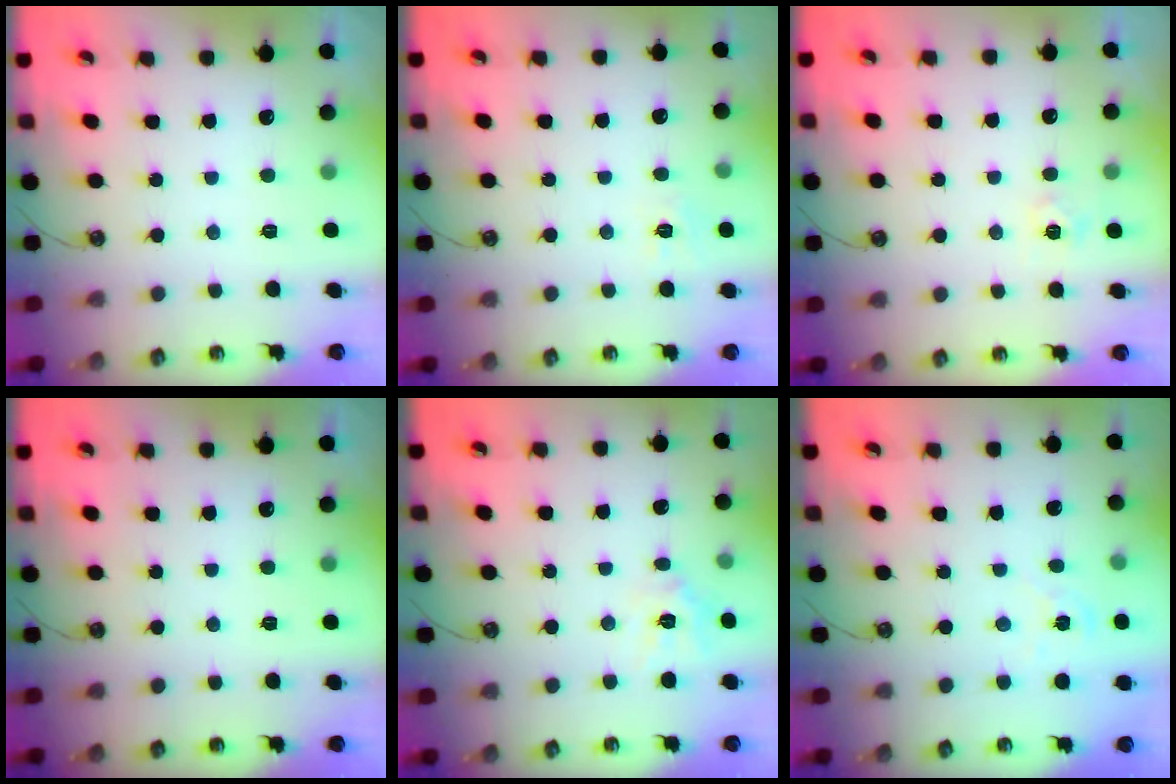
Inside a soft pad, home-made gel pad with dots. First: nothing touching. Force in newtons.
{"total": 6.6, "press": 6.6, "slide": 0.6}
{"total": 3.5, "press": 3.4, "slide": 0.5}
{"total": 0.0}
{"total": 9.5, "press": 9.5, "slide": 0.9}
{"total": 1.8, "press": 1.8, "slide": 0.3}